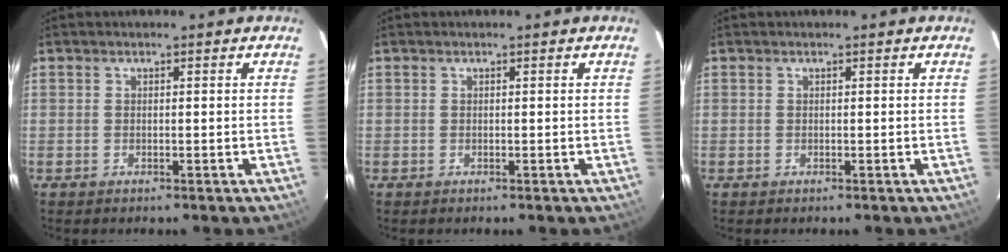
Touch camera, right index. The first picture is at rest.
{"total": 0.0}
{"total": 0.0}